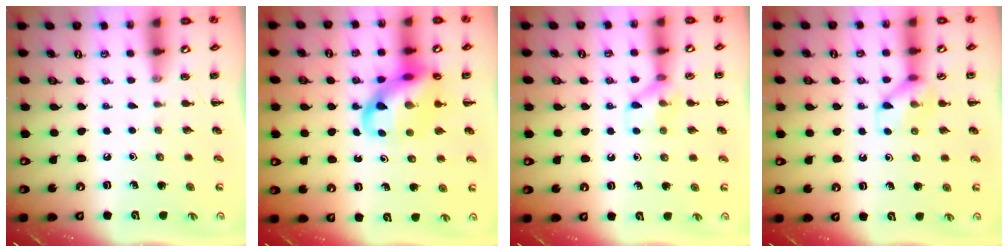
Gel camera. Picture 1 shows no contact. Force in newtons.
{"total": 14.6, "press": 14.2, "slide": 3.4}
{"total": 7.2, "press": 7.2, "slide": 0.6}
{"total": 8.9, "press": 8.9, "slide": 0.5}